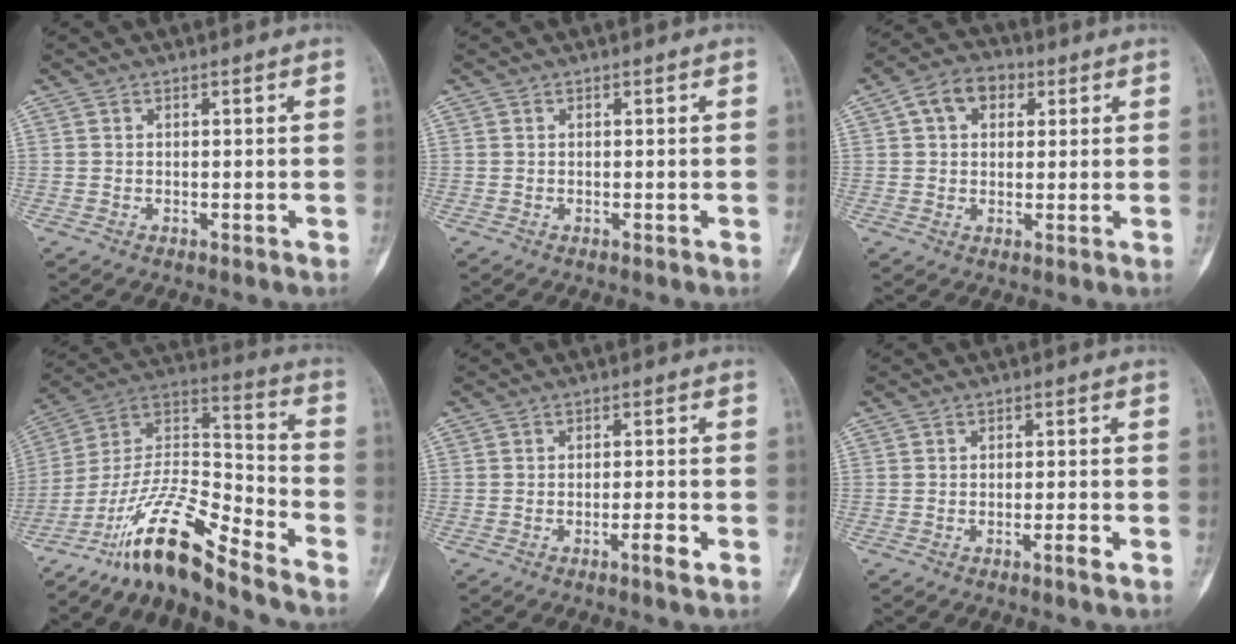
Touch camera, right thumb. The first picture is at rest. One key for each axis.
{"total": 0.0}
{"total": 7.6, "fx": 2.5, "fy": 5.5, "fz": 4.6, "tx": -0.055, "ty": 0.013, "tz": 0.033}
{"total": 16.1, "fx": -12.9, "fy": 2.5, "fz": 9.3, "tx": -0.178, "ty": 0.100, "tz": -0.241}
{"total": 2.9, "fx": -1.5, "fy": 0.3, "fz": 2.4, "tx": -0.044, "ty": 0.005, "tz": -0.026}
{"total": 2.1, "fx": -1.1, "fy": 0.1, "fz": 1.8, "tx": -0.032, "ty": 0.002, "tz": -0.021}